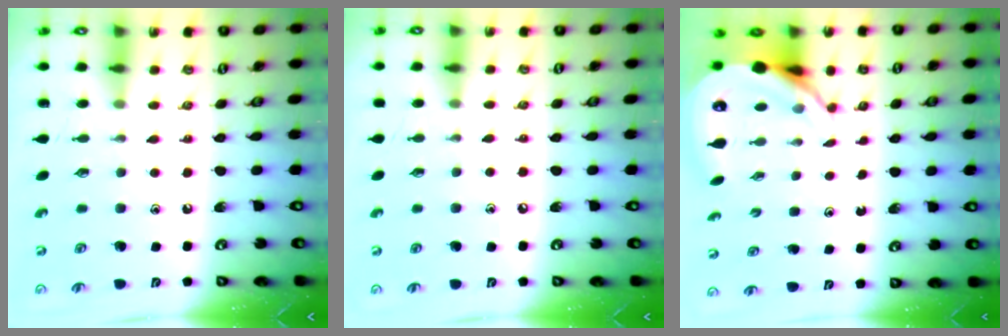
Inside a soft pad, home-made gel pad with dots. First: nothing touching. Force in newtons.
{"total": 4.3, "press": 4.3, "slide": 0.6}
{"total": 6.4, "press": 6.3, "slide": 0.8}